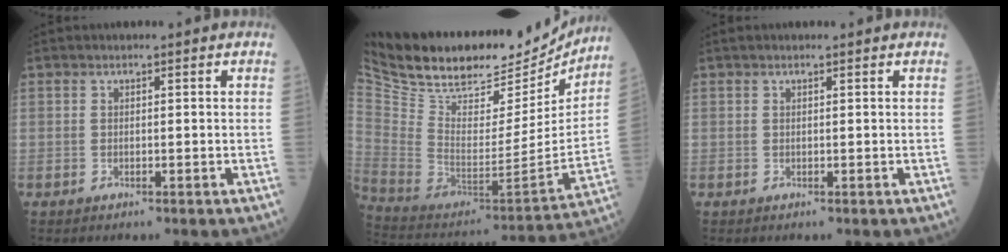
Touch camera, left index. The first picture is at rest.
{"total": 33.4, "force": [26.7, 12.6, 15.6], "torque": [-0.319, -0.004, 0.411]}
{"total": 1.5, "force": [1.4, 0.2, 0.6], "torque": [-0.009, 0.021, 0.020]}